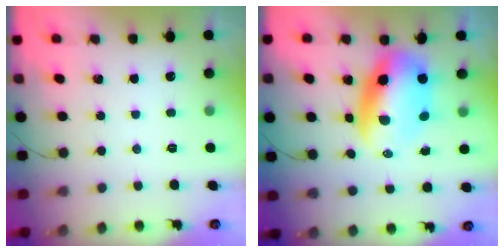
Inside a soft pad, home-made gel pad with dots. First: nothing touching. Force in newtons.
{"total": 10.1, "press": 9.8, "slide": 2.5}